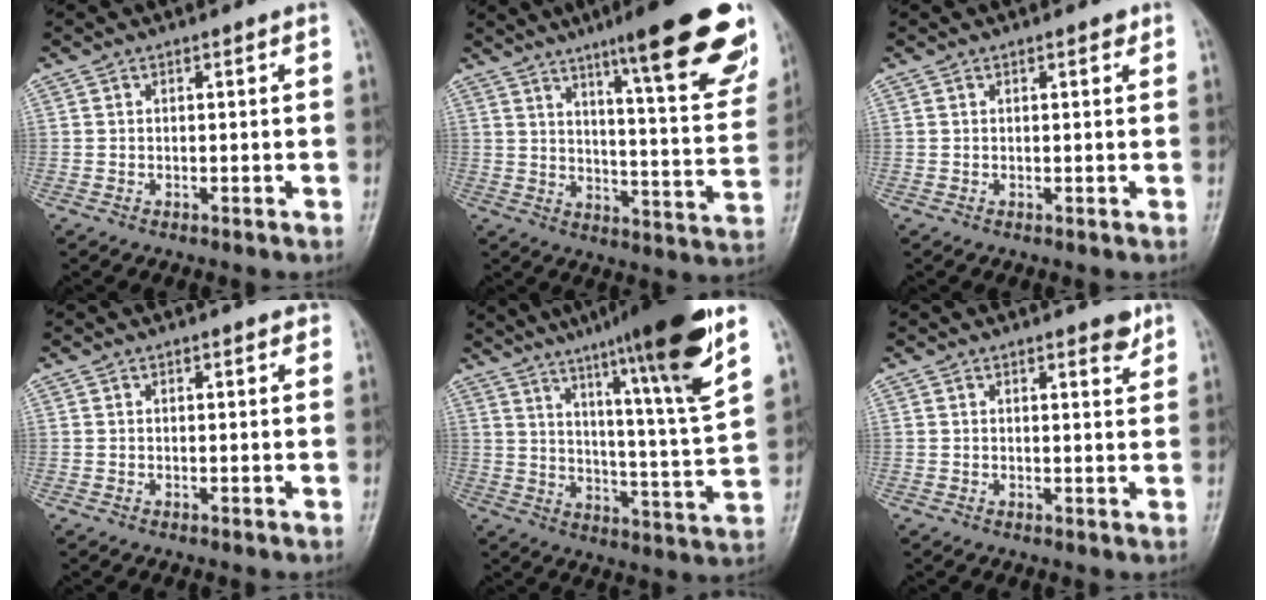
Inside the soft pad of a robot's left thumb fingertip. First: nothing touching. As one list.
[{"total": 23.3, "force": [14.3, 4.1, 18.0], "torque": [-0.214, -0.058, 0.196]}, {"total": 1.1, "force": [0.6, 0.4, 0.7], "torque": [-0.007, -0.001, 0.007]}, {"total": 1.1, "force": [0.6, 0.5, 0.7], "torque": [-0.005, 0.000, 0.005]}, {"total": 21.7, "force": [14.0, 0.7, 16.6], "torque": [-0.233, -0.058, 0.207]}, {"total": 2.8, "force": [2.0, 0.9, 1.8], "torque": [-0.013, -0.012, 0.025]}]